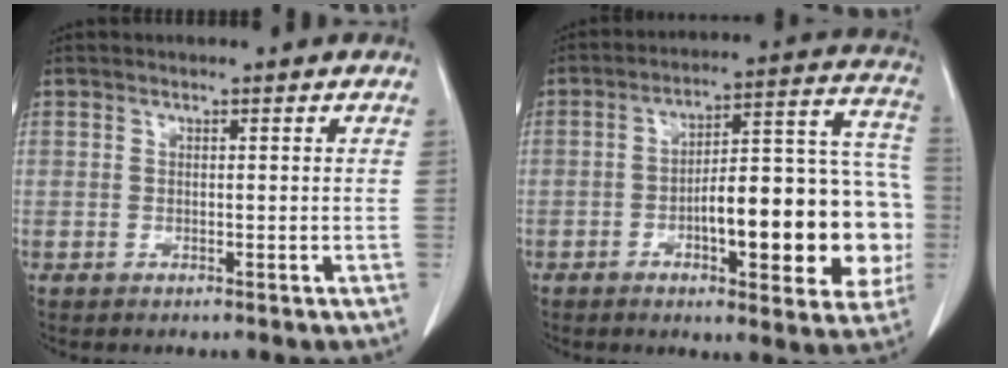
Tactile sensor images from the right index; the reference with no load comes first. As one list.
[{"total": 20.7, "force": [-4.5, 5.8, 19.3], "torque": [-0.202, 0.047, -0.050]}]